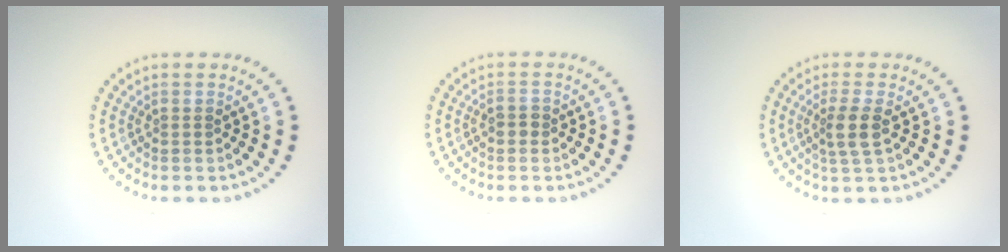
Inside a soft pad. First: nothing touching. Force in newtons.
{"total": 1.2, "press": 1.1, "slide": 0.2}
{"total": 2.5, "press": 2.1, "slide": 1.3}